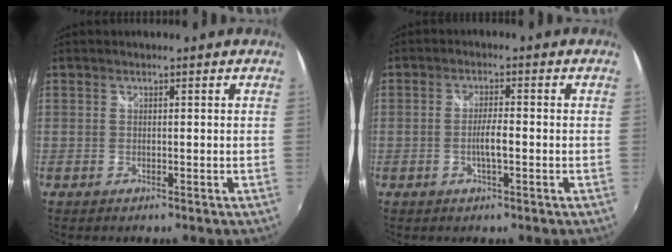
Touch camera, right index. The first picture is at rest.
{"total": 3.3, "force": [-1.0, 0.4, 3.1], "torque": [-0.058, -0.002, -0.019]}